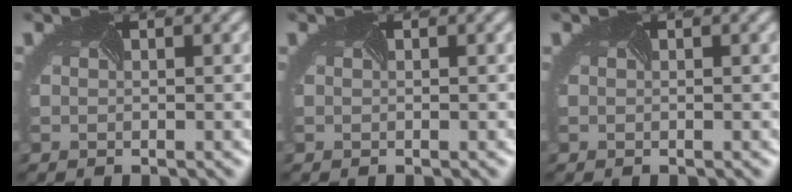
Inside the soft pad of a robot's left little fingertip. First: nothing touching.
{"total": 0.0}
{"total": 0.0}